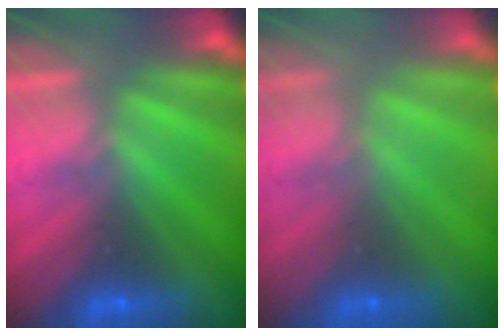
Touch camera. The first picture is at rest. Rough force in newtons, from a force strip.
{"total": 8.8}